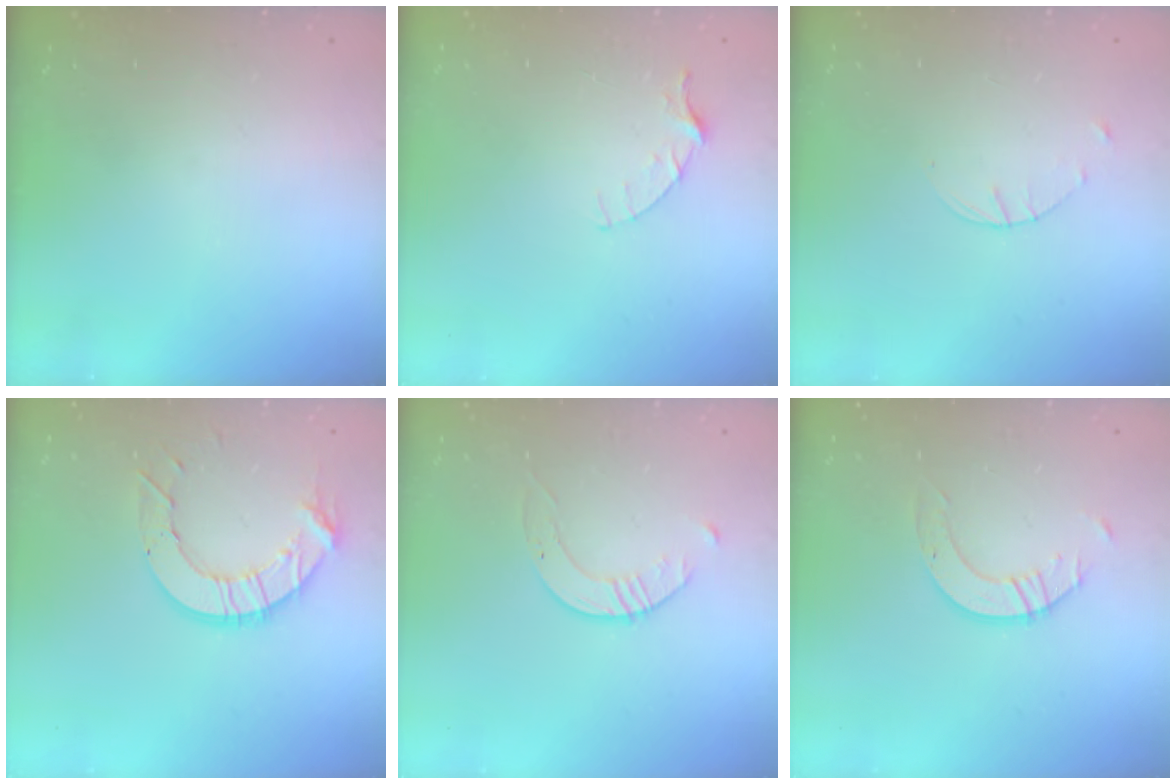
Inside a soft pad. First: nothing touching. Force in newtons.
{"total": 3.6, "press": 3.6, "slide": 0.4}
{"total": 1.6, "press": 1.6, "slide": 0.2}
{"total": 10.4, "press": 10.3, "slide": 0.5}
{"total": 2.6, "press": 2.6, "slide": 0.3}
{"total": 4.8, "press": 4.7, "slide": 0.4}